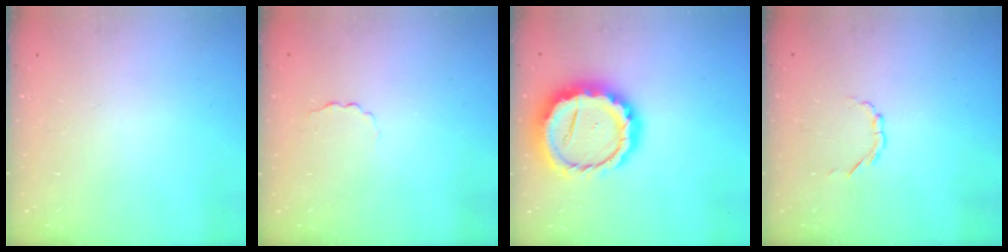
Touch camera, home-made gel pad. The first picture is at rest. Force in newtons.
{"total": 1.5, "press": 1.4, "slide": 0.5}
{"total": 18.3, "press": 17.9, "slide": 3.8}
{"total": 2.3, "press": 2.2, "slide": 0.8}